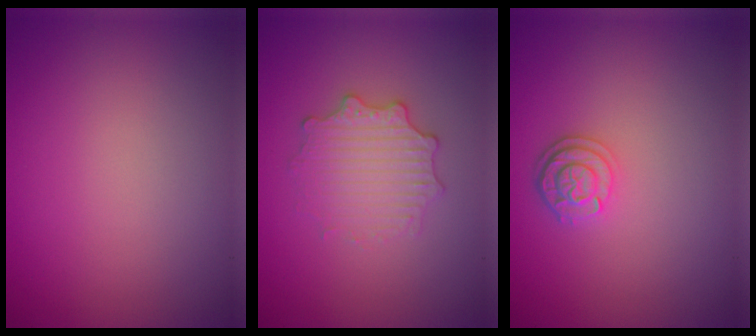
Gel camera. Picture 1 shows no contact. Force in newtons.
{"total": 3.1, "press": 2.9, "slide": 1.0}
{"total": 2.4, "press": 2.1, "slide": 1.3}